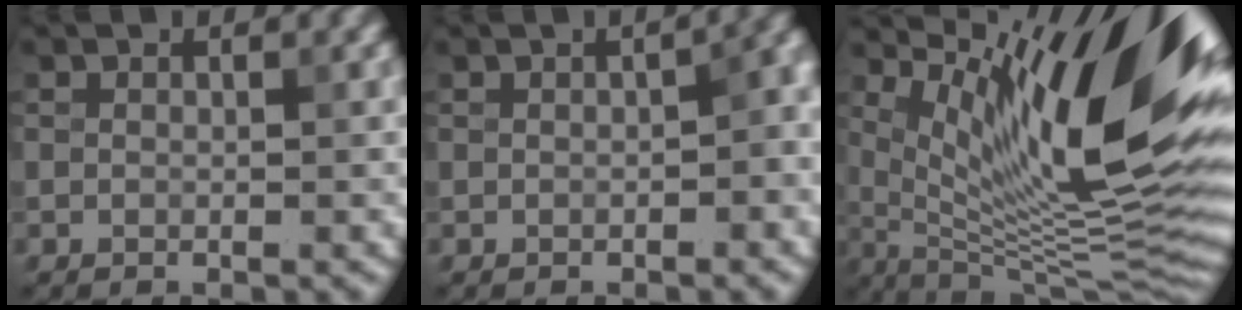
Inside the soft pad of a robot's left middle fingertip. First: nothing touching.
{"total": 5.0, "force": [0.1, 2.7, 4.1], "torque": [-0.032, 0.012, 0.005]}
{"total": 15.2, "force": [6.5, 3.8, 13.2], "torque": [-0.204, -0.001, 0.123]}